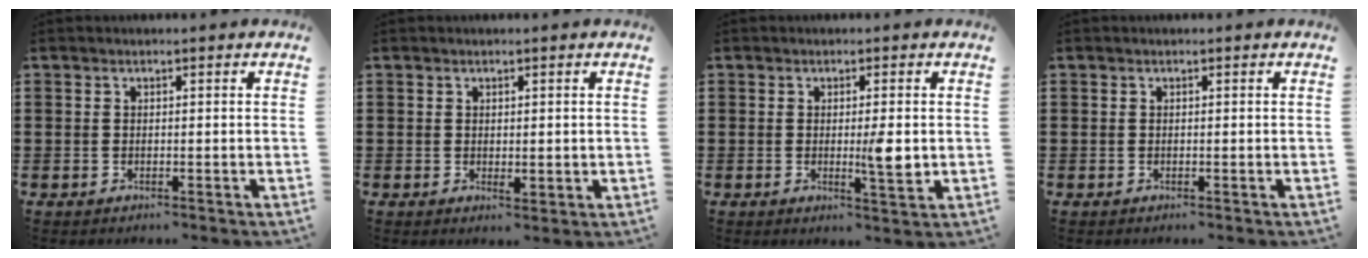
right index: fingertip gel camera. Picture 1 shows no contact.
{"total": 1.1, "force": [0.2, 0.7, 0.8], "torque": [-0.016, 0.003, 0.004]}
{"total": 4.5, "force": [-0.1, 0.7, 4.4], "torque": [-0.070, -0.005, -0.005]}
{"total": 0.0}